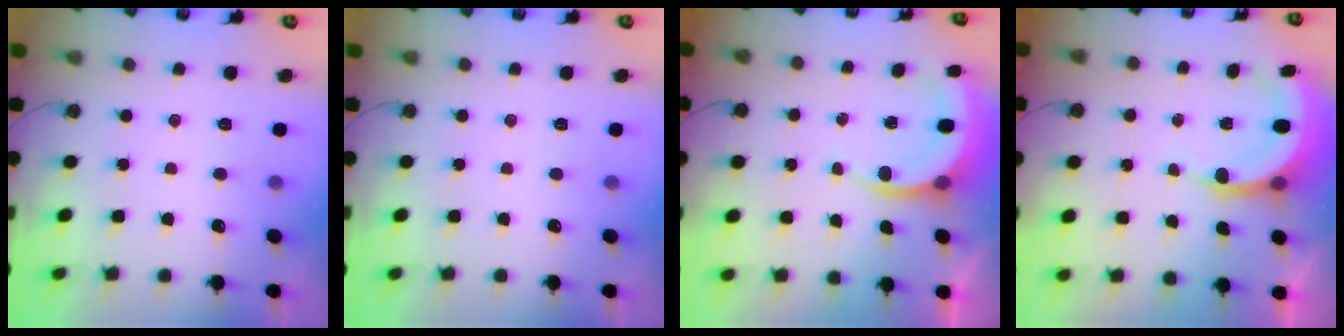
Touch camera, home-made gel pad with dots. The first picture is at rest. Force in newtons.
{"total": 0.0}
{"total": 5.5, "press": 5.5, "slide": 0.3}
{"total": 6.0, "press": 5.8, "slide": 1.4}